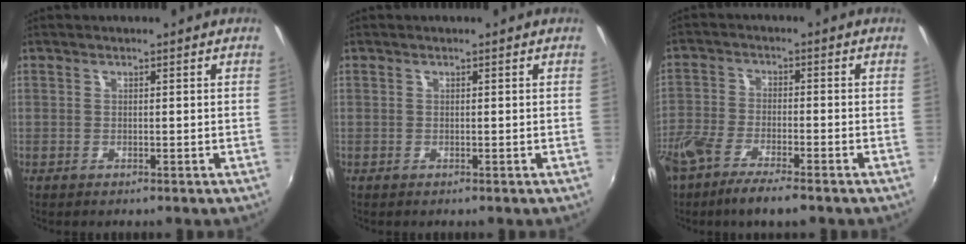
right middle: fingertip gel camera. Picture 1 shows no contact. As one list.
[{"total": 0.0}, {"total": 8.9, "force": [-6.6, 2.0, 5.7], "torque": [-0.138, -0.024, -0.130]}]